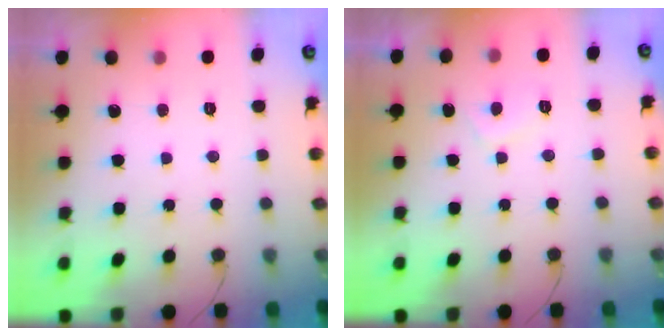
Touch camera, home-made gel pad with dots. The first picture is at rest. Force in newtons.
{"total": 1.9, "press": 1.8, "slide": 0.7}